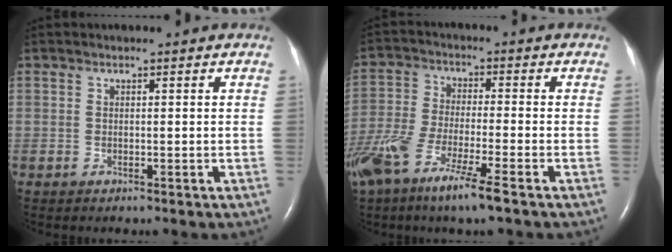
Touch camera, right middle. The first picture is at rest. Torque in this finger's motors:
{"motor_torque": [1.26, -0.88, 0.61, 0.21]}